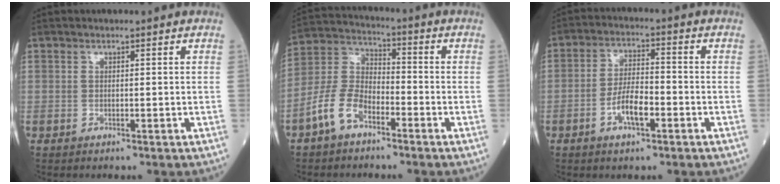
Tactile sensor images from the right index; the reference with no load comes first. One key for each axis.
{"total": 8.6, "fx": -4.9, "fy": 4.4, "fz": 5.4, "tx": -0.129, "ty": 0.016, "tz": -0.105}
{"total": 6.1, "fx": -2.5, "fy": 1.9, "fz": 5.2, "tx": -0.104, "ty": 0.006, "tz": -0.046}